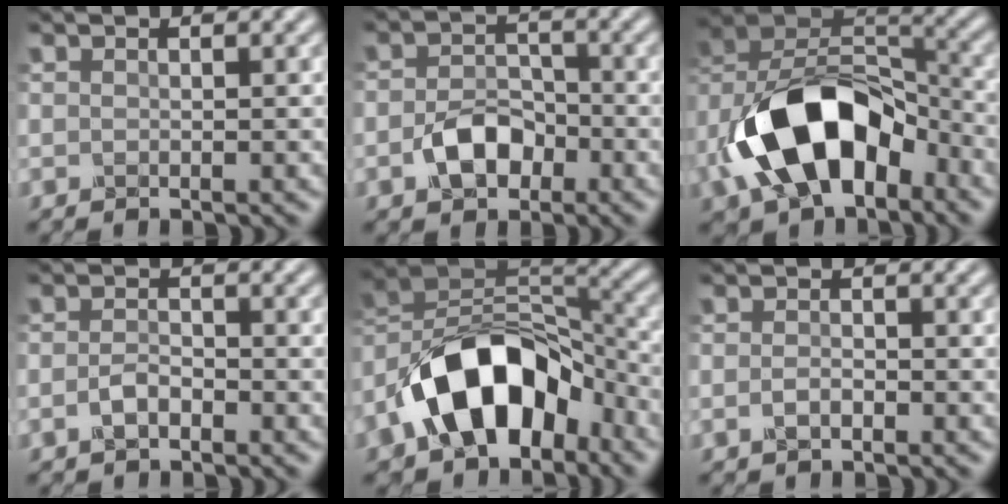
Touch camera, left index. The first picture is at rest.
{"total": 3.2, "force": [-1.3, 2.4, 1.7], "torque": [-0.036, 0.006, -0.029]}
{"total": 11.1, "force": [-4.6, 6.8, 7.5], "torque": [-0.140, 0.013, -0.086]}
{"total": 1.1, "force": [-0.6, 0.6, 0.7], "torque": [-0.020, 0.007, -0.019]}
{"total": 10.7, "force": [-5.4, 6.6, 6.5], "torque": [-0.101, 0.017, -0.109]}
{"total": 0.7, "force": [-0.4, 0.3, 0.4], "torque": [-0.017, 0.004, -0.014]}